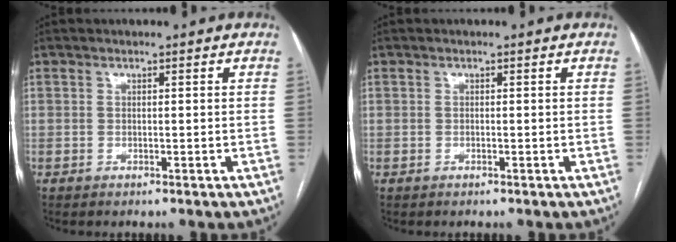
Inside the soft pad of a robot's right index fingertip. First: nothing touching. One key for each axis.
{"total": 0.0}